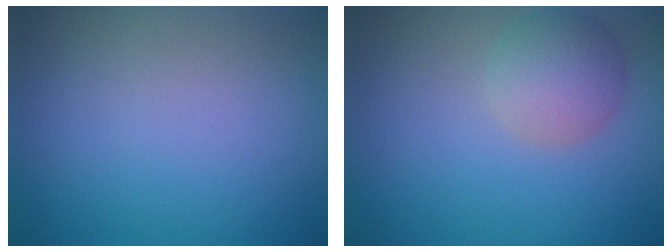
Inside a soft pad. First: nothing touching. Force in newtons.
{"total": 3.6, "press": 3.6, "slide": 0.2}